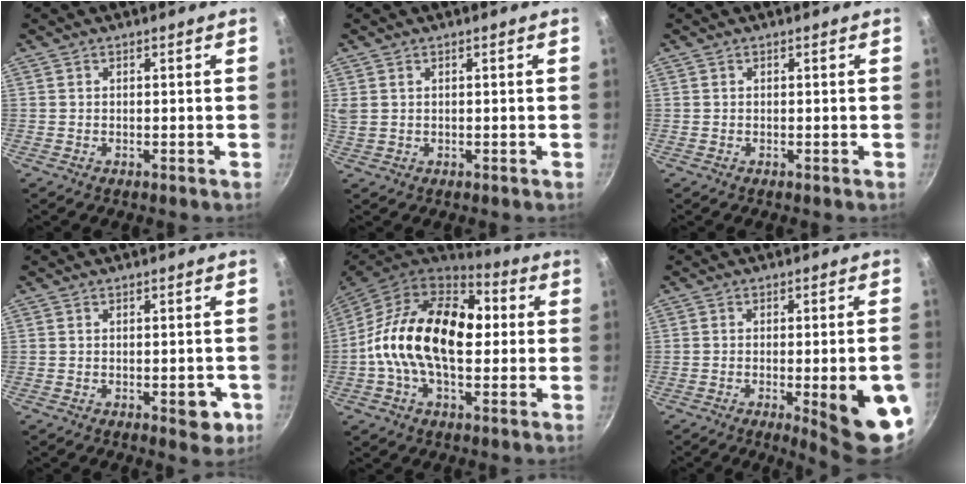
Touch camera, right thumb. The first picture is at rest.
{"total": 2.3, "force": [1.1, 1.5, 1.3], "torque": [-0.022, 0.002, 0.027]}
{"total": 0.0}
{"total": 4.9, "force": [-1.7, 2.4, 3.9], "torque": [-0.030, 0.008, -0.018]}
{"total": 22.2, "force": [1.1, 13.4, 17.6], "torque": [-0.271, 0.030, -0.004]}
{"total": 14.5, "force": [-4.3, 3.3, 13.4], "torque": [-0.147, 0.013, -0.048]}